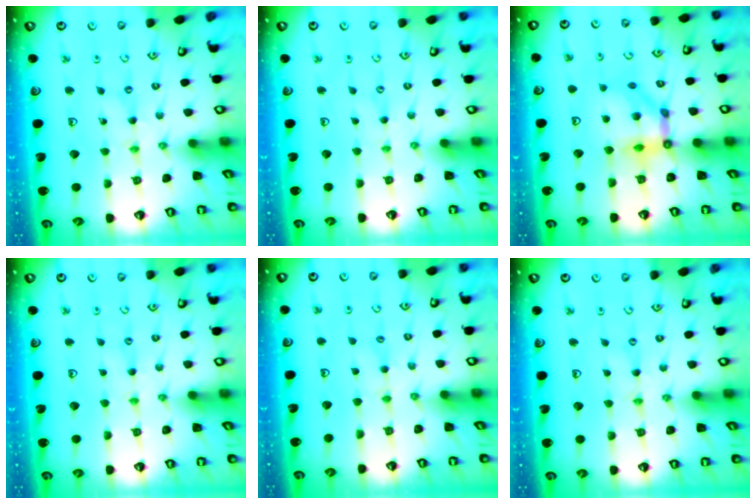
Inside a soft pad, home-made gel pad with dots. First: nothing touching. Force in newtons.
{"total": 0.0}
{"total": 10.8, "press": 10.8, "slide": 1.4}
{"total": 2.4, "press": 2.4, "slide": 0.4}
{"total": 2.7, "press": 2.6, "slide": 0.5}
{"total": 0.0}